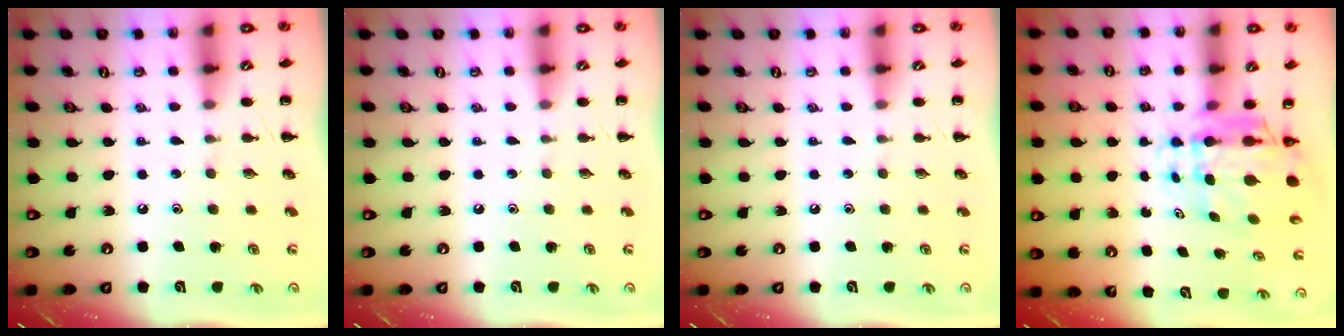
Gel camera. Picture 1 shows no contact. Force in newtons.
{"total": 0.0}
{"total": 0.0}
{"total": 7.0, "press": 6.6, "slide": 2.3}